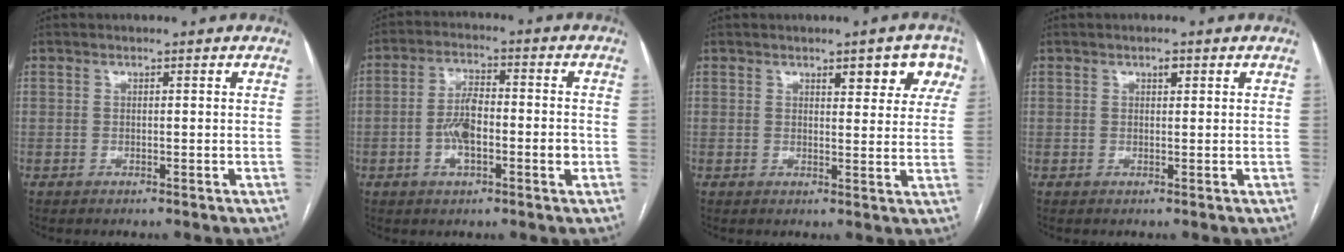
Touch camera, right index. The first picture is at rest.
{"total": 7.1, "force": [-1.4, 2.7, 6.4], "torque": [-0.125, 0.014, -0.025]}
{"total": 6.2, "force": [3.3, 2.2, 4.8], "torque": [-0.045, 0.008, 0.034]}
{"total": 1.2, "force": [0.6, 0.5, 0.8], "torque": [-0.014, 0.002, 0.008]}